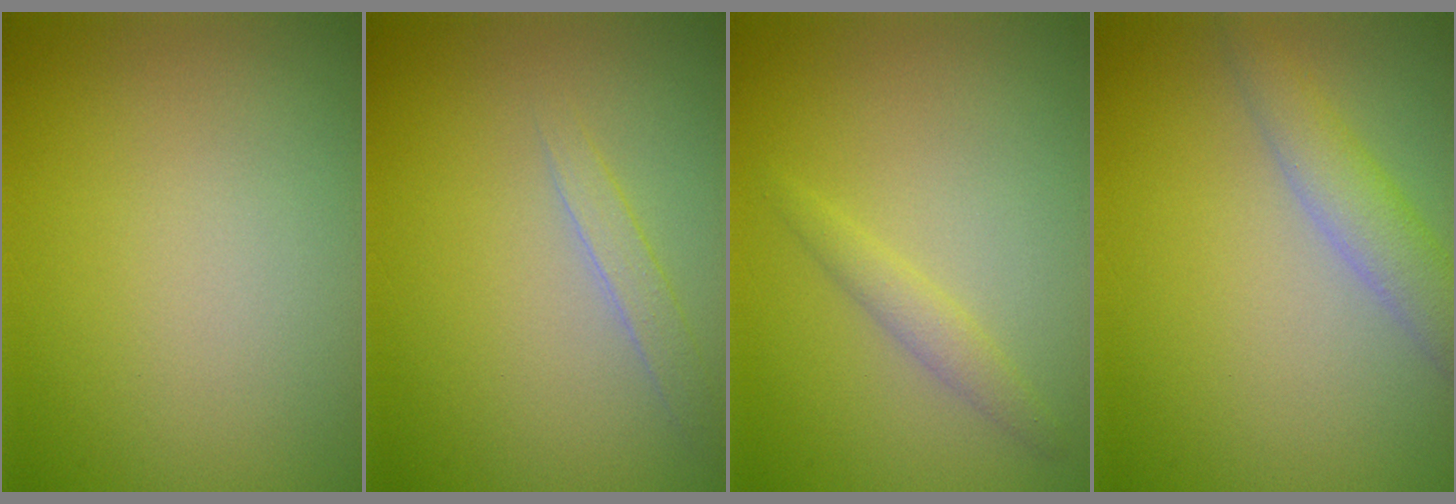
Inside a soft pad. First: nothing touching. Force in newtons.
{"total": 1.5, "press": 1.5, "slide": 0.1}
{"total": 1.4, "press": 1.4, "slide": 0.1}
{"total": 3.2, "press": 3.2, "slide": 0.1}